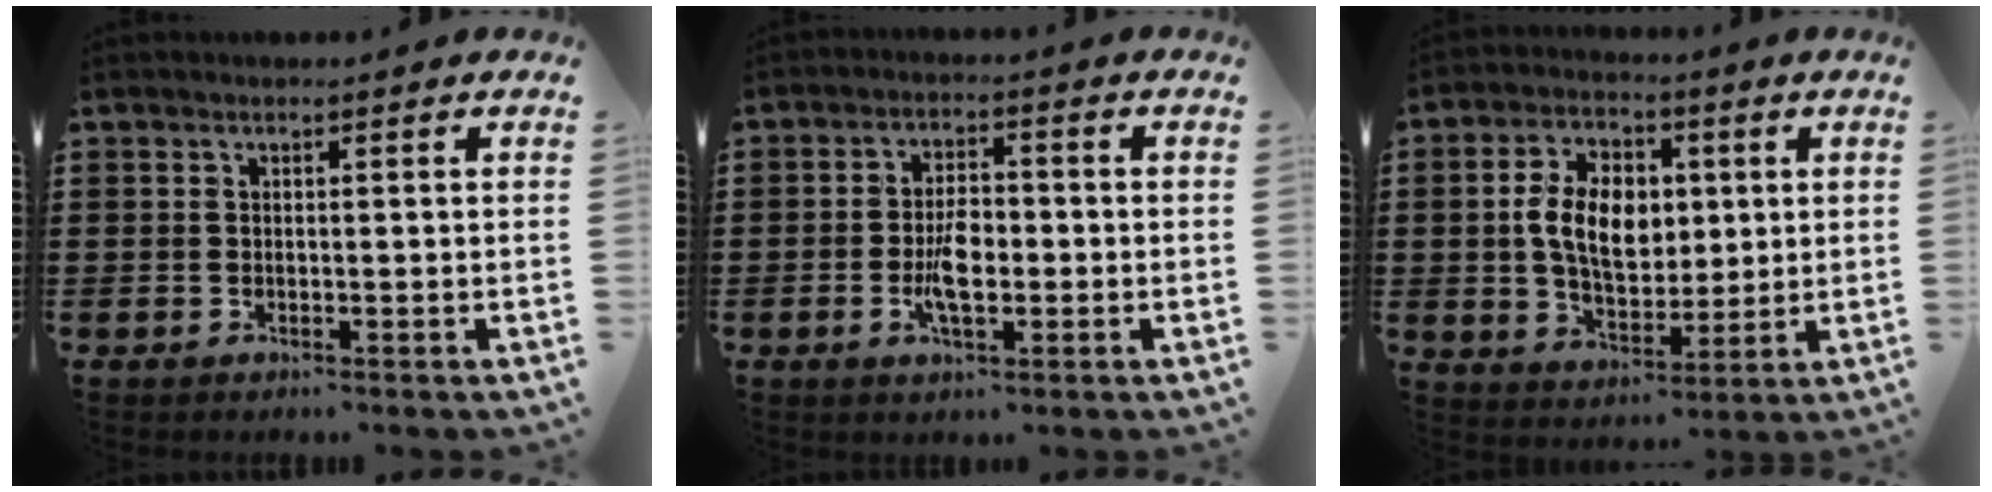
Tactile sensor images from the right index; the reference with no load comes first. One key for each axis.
{"total": 6.0, "fx": -1.2, "fy": 2.7, "fz": 5.2, "tx": -0.111, "ty": -0.001, "tz": -0.027}
{"total": 9.6, "fx": 0.9, "fy": 6.4, "fz": 7.1, "tx": -0.144, "ty": 0.014, "tz": 0.012}